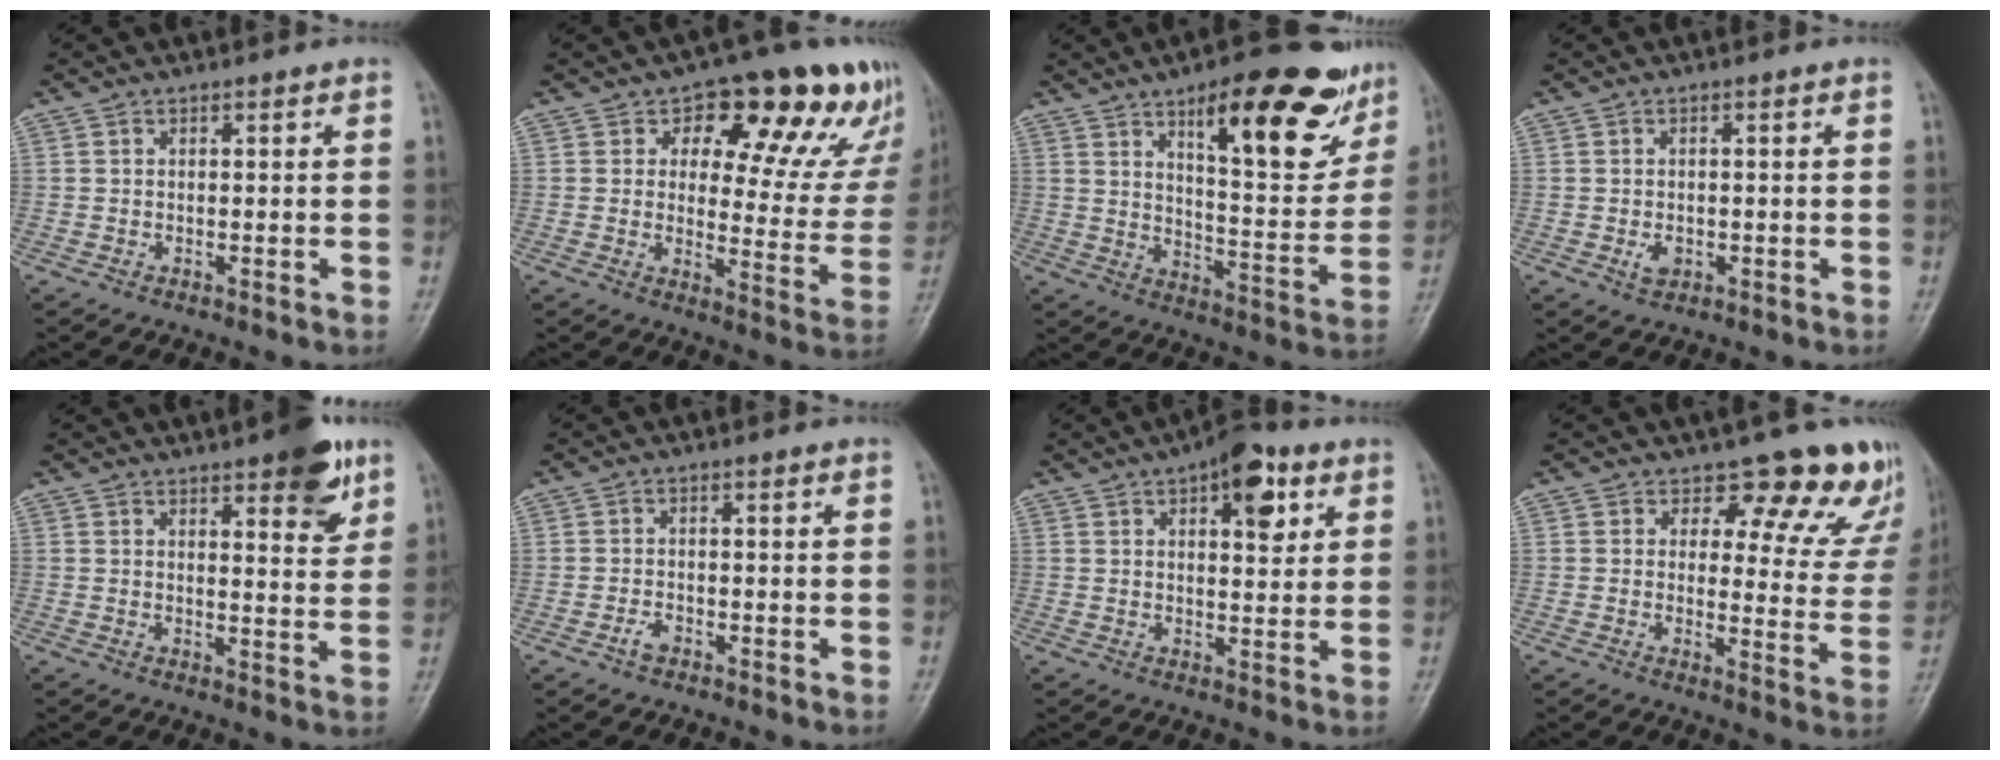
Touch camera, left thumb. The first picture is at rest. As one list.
[{"total": 19.0, "force": [10.8, 9.7, 12.4], "torque": [-0.088, -0.038, 0.131]}, {"total": 21.1, "force": [11.9, 7.2, 15.8], "torque": [-0.175, -0.055, 0.178]}, {"total": 2.5, "force": [-0.8, 1.8, 1.7], "torque": [-0.023, 0.002, -0.009]}, {"total": 9.2, "force": [5.3, 3.0, 7.0], "torque": [-0.071, -0.026, 0.067]}, {"total": 1.9, "force": [-1.2, 1.0, 1.1], "torque": [-0.022, 0.008, -0.024]}, {"total": 10.0, "force": [4.5, 4.5, 7.7], "torque": [-0.077, -0.012, 0.058]}, {"total": 14.1, "force": [11.5, 6.5, 5.0], "torque": [0.008, -0.078, 0.109]}]